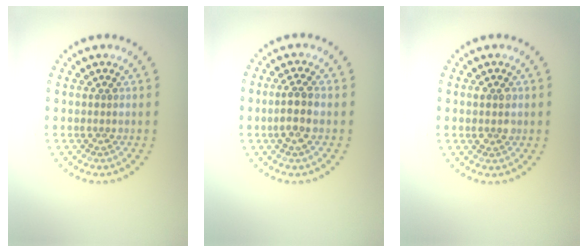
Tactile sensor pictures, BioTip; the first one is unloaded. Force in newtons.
{"total": 2.5, "press": 2.3, "slide": 1.1}
{"total": 1.6, "press": 1.6, "slide": 0.2}